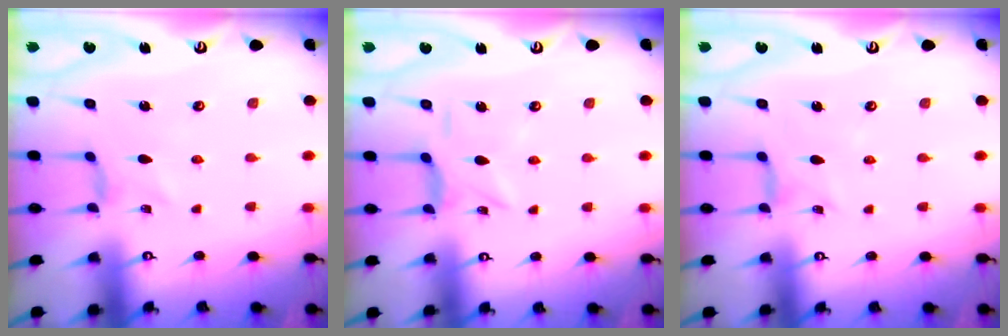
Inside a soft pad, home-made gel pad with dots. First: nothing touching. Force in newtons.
{"total": 5.0, "press": 5.0, "slide": 0.3}
{"total": 2.3, "press": 2.3, "slide": 0.5}